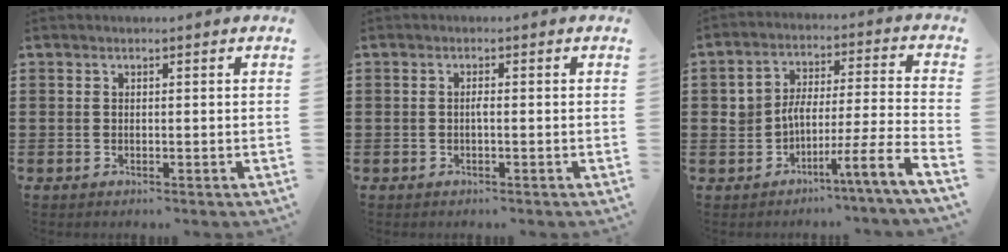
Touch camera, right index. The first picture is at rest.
{"total": 1.0, "force": [-0.3, 0.1, 0.9], "torque": [-0.019, -0.003, -0.005]}
{"total": 6.8, "force": [-4.4, 0.1, 5.2], "torque": [-0.092, -0.011, -0.087]}